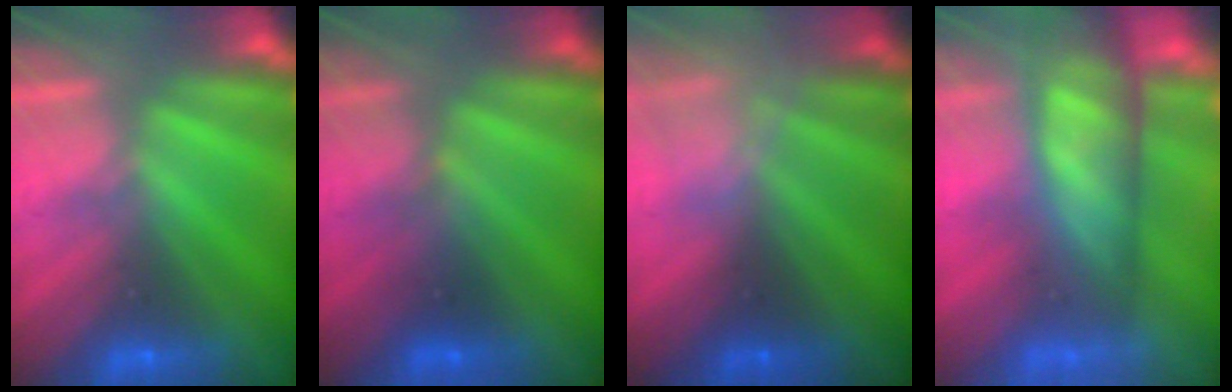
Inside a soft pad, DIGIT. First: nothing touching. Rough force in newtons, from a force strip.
{"total": 3.6}
{"total": 2.3}
{"total": 14.6}